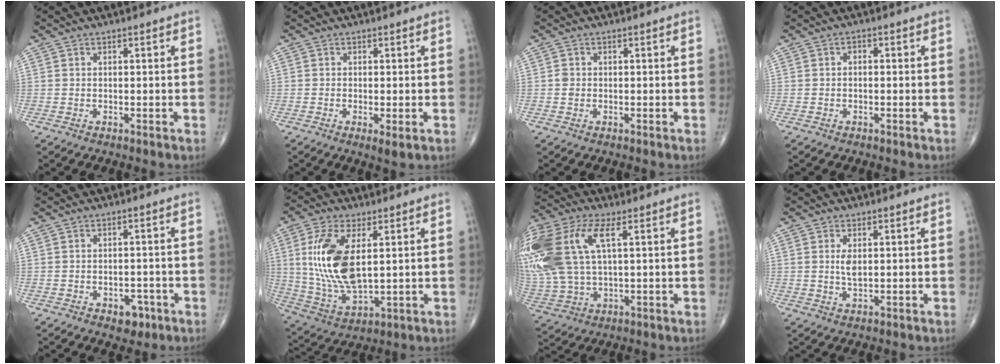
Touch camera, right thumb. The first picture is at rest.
{"total": 2.4, "force": [-0.8, 0.4, 2.2], "torque": [-0.042, -0.010, -0.015]}
{"total": 1.1, "force": [-0.1, 1.0, 0.5], "torque": [-0.004, 0.002, 0.000]}
{"total": 1.2, "force": [0.0, 0.8, 0.9], "torque": [-0.009, 0.006, -0.005]}
{"total": 3.7, "force": [-2.0, 2.3, 2.0], "torque": [-0.008, 0.009, -0.022]}
{"total": 15.6, "force": [3.1, 7.3, 13.5], "torque": [-0.278, -0.016, 0.072]}
{"total": 24.5, "force": [6.9, 13.1, 19.5], "torque": [-0.502, 0.029, 0.139]}
{"total": 2.7, "force": [0.6, 1.2, 2.4], "torque": [-0.044, -0.006, 0.013]}